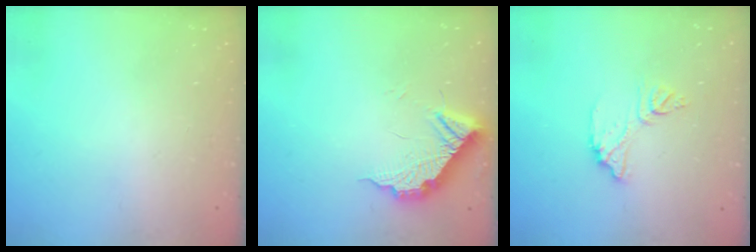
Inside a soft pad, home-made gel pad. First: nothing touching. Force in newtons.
{"total": 11.0, "press": 11.0, "slide": 0.6}
{"total": 9.5, "press": 9.5, "slide": 0.7}